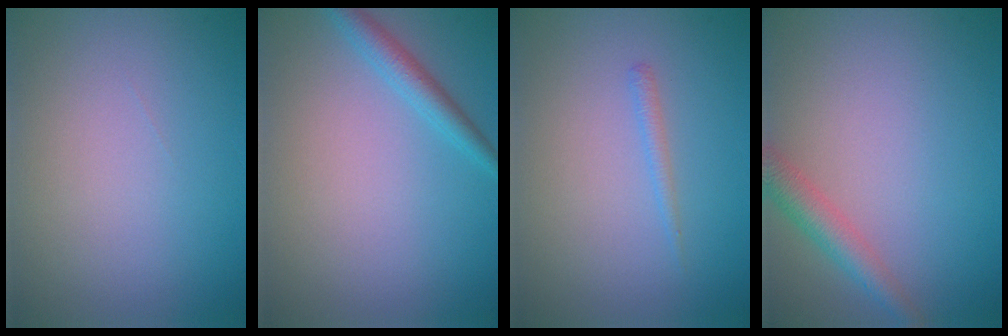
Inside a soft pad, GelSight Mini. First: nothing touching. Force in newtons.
{"total": 2.1, "press": 2.1, "slide": 0.1}
{"total": 0.8, "press": 0.8, "slide": 0.1}
{"total": 2.6, "press": 2.6, "slide": 0.1}